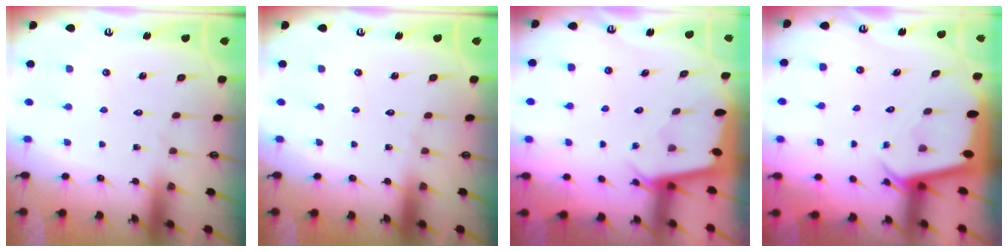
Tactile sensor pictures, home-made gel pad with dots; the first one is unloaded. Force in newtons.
{"total": 0.0}
{"total": 2.0, "press": 2.0, "slide": 0.3}
{"total": 2.5, "press": 2.5, "slide": 0.3}